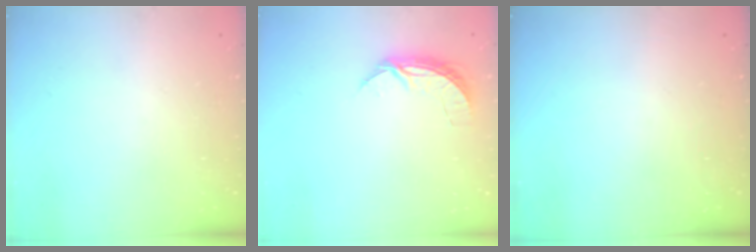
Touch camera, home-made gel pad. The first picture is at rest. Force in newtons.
{"total": 5.6, "press": 5.6, "slide": 0.5}
{"total": 0.0}